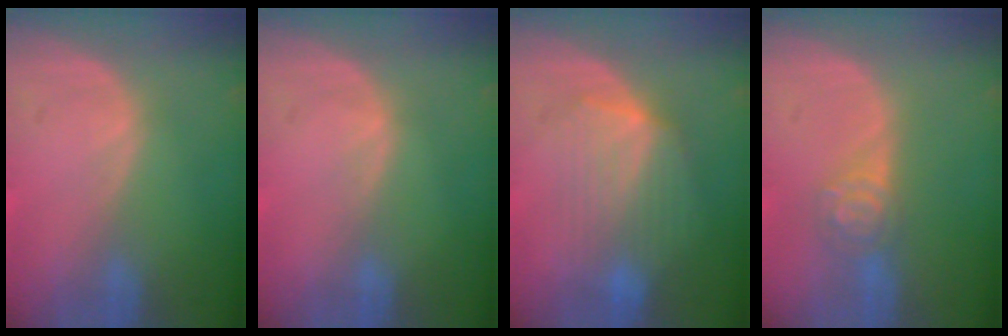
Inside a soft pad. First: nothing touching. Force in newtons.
{"total": 0.6, "press": 0.5, "slide": 0.2}
{"total": 7.3, "press": 7.1, "slide": 1.4}
{"total": 4.1, "press": 4.0, "slide": 0.8}